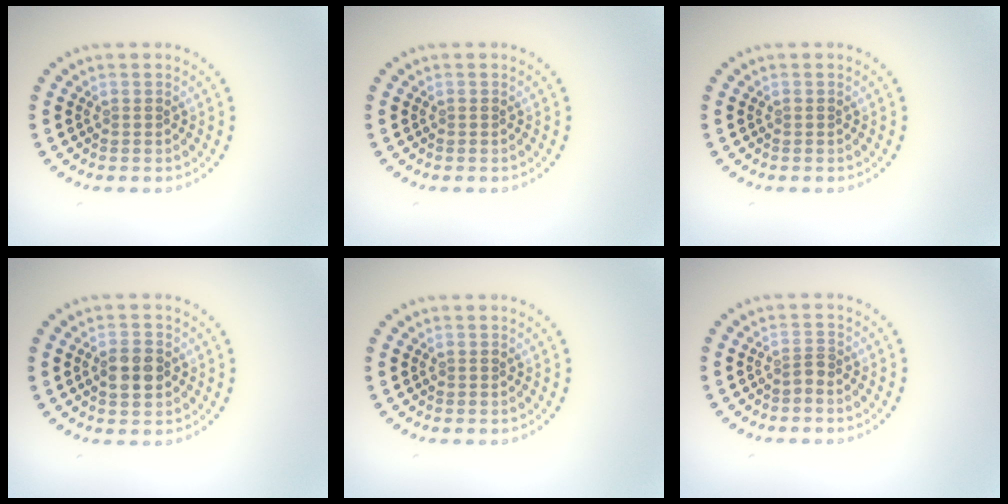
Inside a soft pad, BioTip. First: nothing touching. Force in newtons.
{"total": 0.0}
{"total": 0.0}
{"total": 3.2, "press": 3.2, "slide": 0.3}
{"total": 0.5, "press": 0.5, "slide": 0.1}
{"total": 0.8, "press": 0.5, "slide": 0.6}